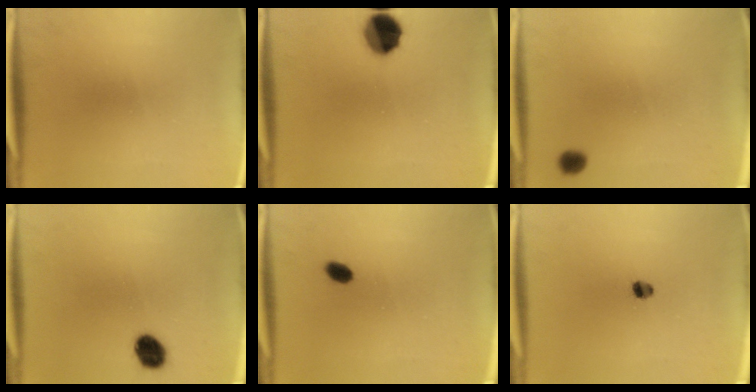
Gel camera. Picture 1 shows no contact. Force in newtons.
{"total": 9.6}
{"total": 2.3}
{"total": 6.2}
{"total": 2.4}
{"total": 2.3}